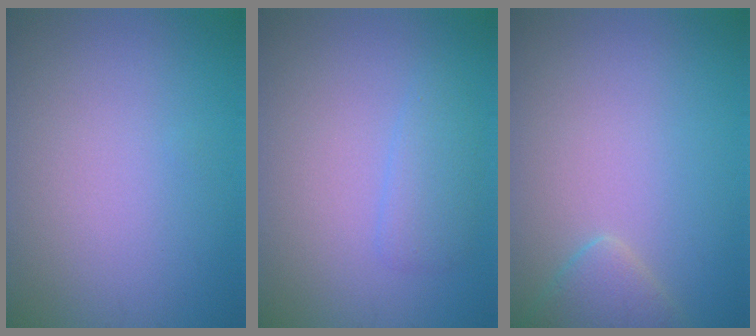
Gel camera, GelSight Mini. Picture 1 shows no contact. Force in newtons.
{"total": 1.9, "press": 1.9, "slide": 0.1}
{"total": 2.6, "press": 2.6, "slide": 0.2}